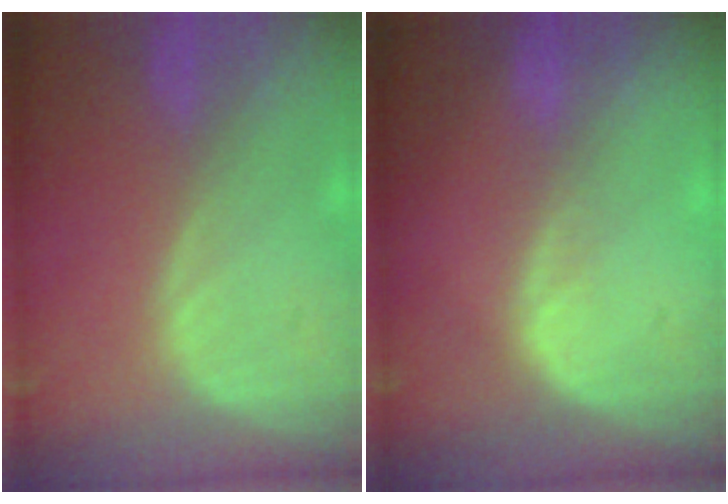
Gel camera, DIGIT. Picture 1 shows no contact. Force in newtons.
{"total": 2.0, "press": 1.1, "slide": 1.7}